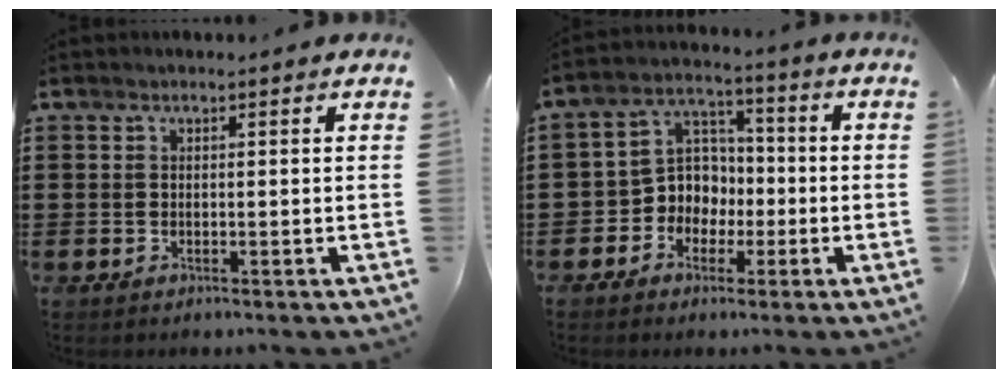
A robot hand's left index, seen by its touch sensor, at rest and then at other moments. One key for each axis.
{"total": 6.1, "fx": -1.7, "fy": 5.7, "fz": 1.4, "tx": -0.060, "ty": 0.000, "tz": -0.038}